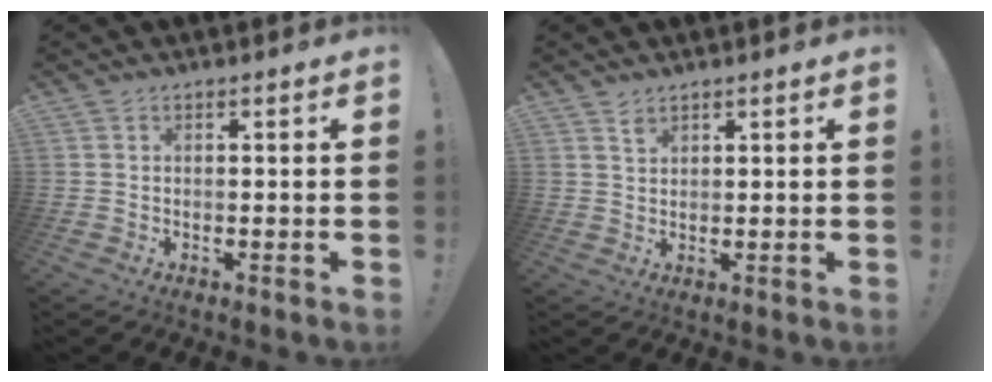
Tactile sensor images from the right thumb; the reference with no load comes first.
{"total": 1.7, "force": [1.5, 0.8, 0.4], "torque": [0.006, -0.015, 0.025]}